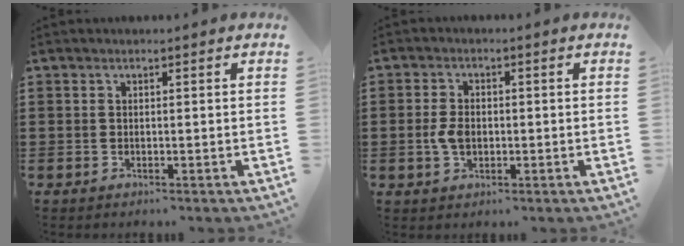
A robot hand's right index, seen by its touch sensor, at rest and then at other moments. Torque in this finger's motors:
{"motor_torque": [1.11, 1.03, 0.46, 0.10]}